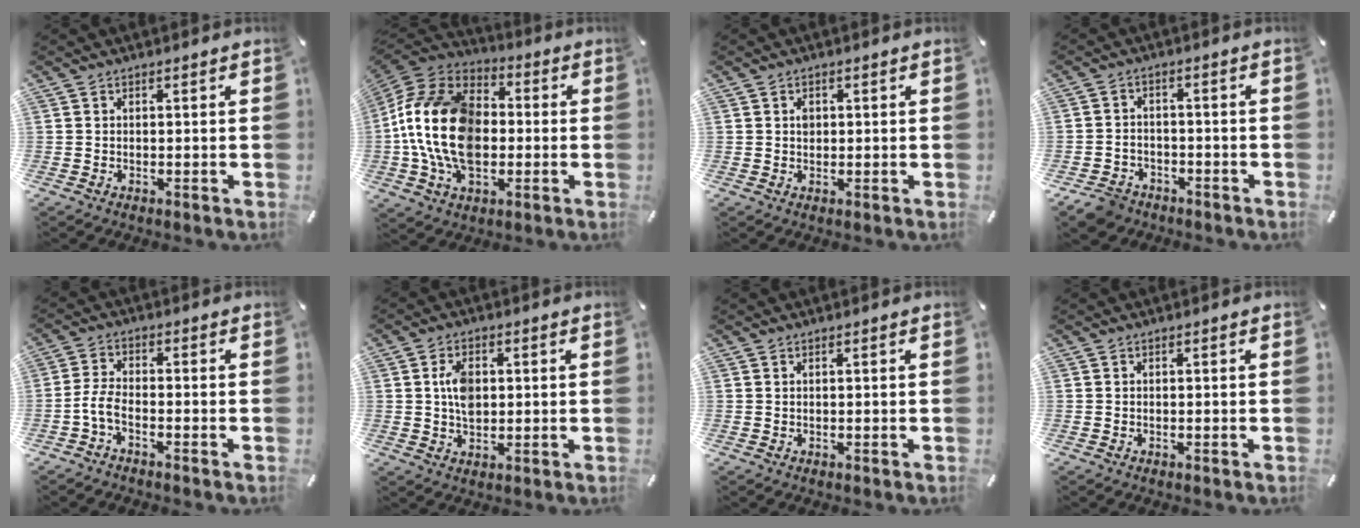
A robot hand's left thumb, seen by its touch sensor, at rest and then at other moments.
{"total": 20.9, "force": [-1.8, 14.6, 14.9], "torque": [-0.310, 0.016, -0.036]}
{"total": 1.3, "force": [0.2, 1.2, 0.5], "torque": [-0.005, 0.001, 0.001]}
{"total": 5.3, "force": [-4.1, 3.2, 1.2], "torque": [-0.035, 0.018, -0.082]}
{"total": 4.3, "force": [-2.4, 1.8, 3.2], "torque": [-0.083, 0.001, -0.049]}
{"total": 6.1, "force": [0.9, 4.2, 4.3], "torque": [-0.083, 0.002, 0.013]}
{"total": 0.0}
{"total": 0.0}